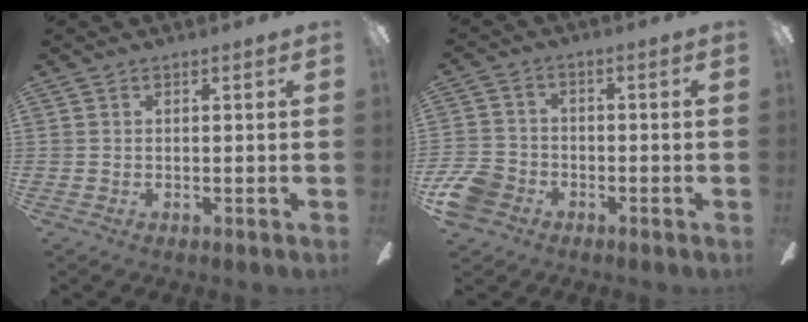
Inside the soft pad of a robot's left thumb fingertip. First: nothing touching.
{"total": 7.7, "force": [-3.9, 5.9, 2.9], "torque": [-0.073, 0.032, -0.074]}